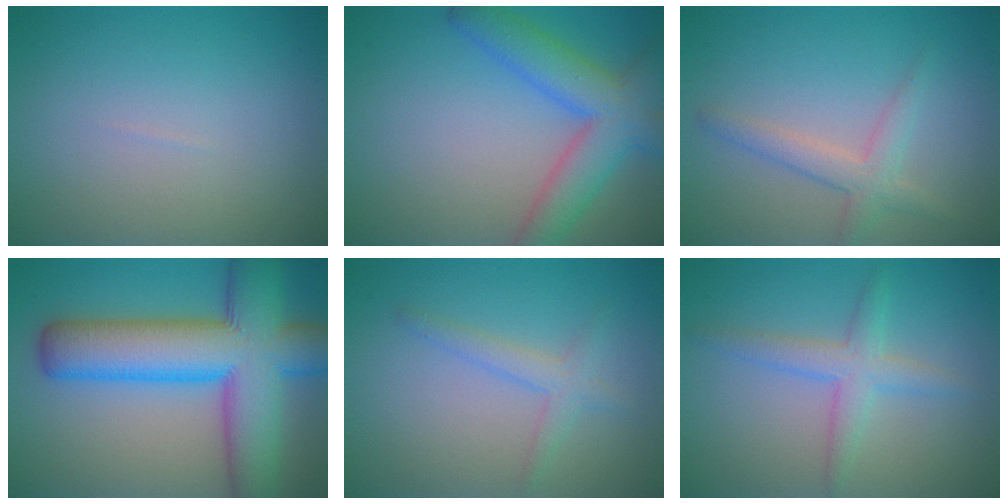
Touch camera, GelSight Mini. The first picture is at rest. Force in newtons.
{"total": 6.7, "press": 6.7, "slide": 0.2}
{"total": 2.6, "press": 2.6, "slide": 0.1}
{"total": 12.7, "press": 12.7, "slide": 0.5}
{"total": 2.0, "press": 2.0, "slide": 0.1}
{"total": 2.9, "press": 2.9, "slide": 0.0}